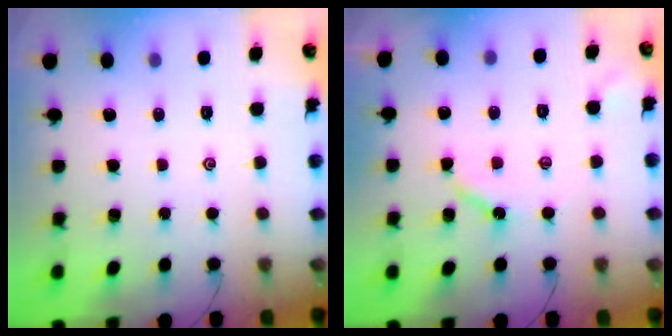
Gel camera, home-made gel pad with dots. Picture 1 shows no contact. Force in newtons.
{"total": 4.8, "press": 4.8, "slide": 0.7}